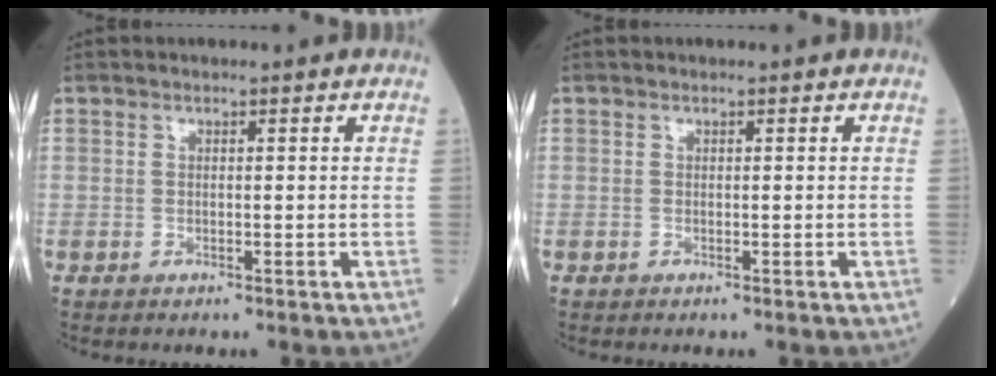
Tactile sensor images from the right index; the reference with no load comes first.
{"total": 0.0}